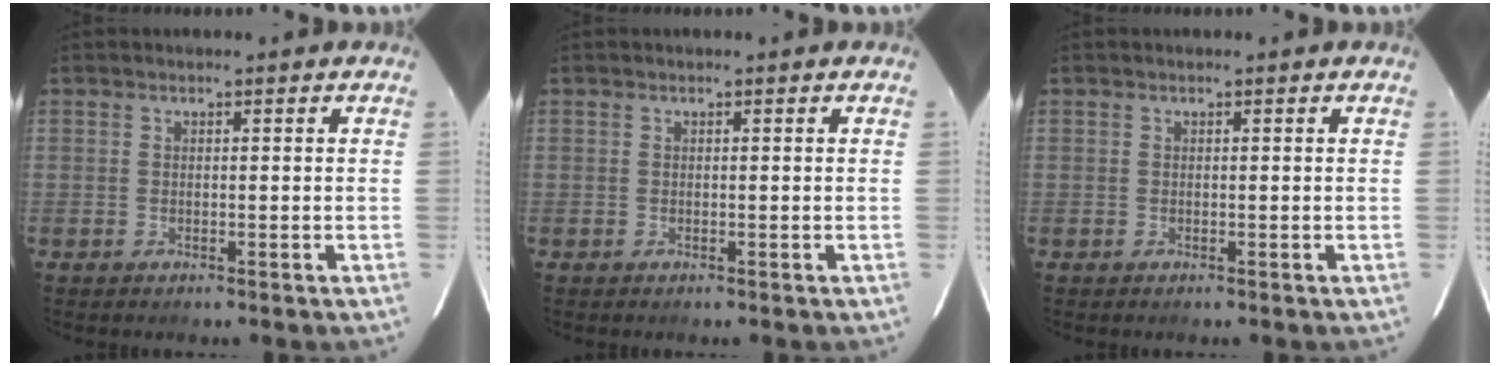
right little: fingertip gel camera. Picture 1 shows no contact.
{"total": 0.0}
{"total": 0.0}